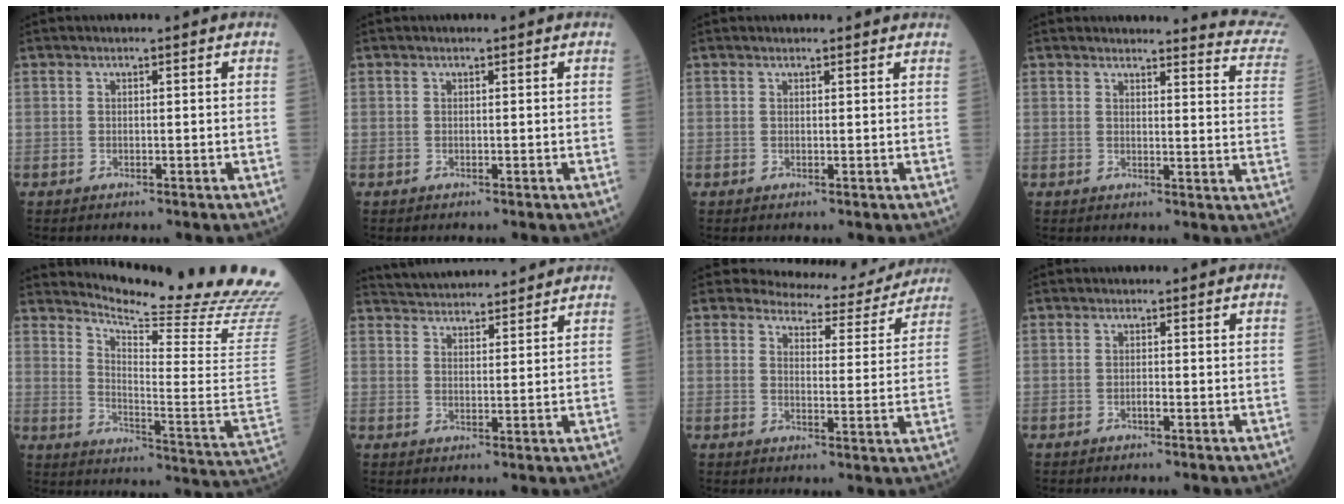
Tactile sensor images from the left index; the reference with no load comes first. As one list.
[{"total": 0.0}, {"total": 1.6, "force": [1.5, 0.3, 0.2], "torque": [-0.008, 0.004, 0.008]}, {"total": 9.3, "force": [9.3, -0.1, 0.5], "torque": [0.013, -0.092, 0.069]}, {"total": 23.9, "force": [22.7, -1.3, 7.2], "torque": [-0.125, -0.155, 0.282]}, {"total": 11.0, "force": [10.6, 1.5, 2.6], "torque": [-0.045, 0.022, 0.154]}, {"total": 10.4, "force": [9.9, 3.0, 0.8], "torque": [0.005, -0.026, 0.104]}, {"total": 1.4, "force": [-1.3, 0.0, 0.3], "torque": [-0.007, -0.006, -0.021]}]